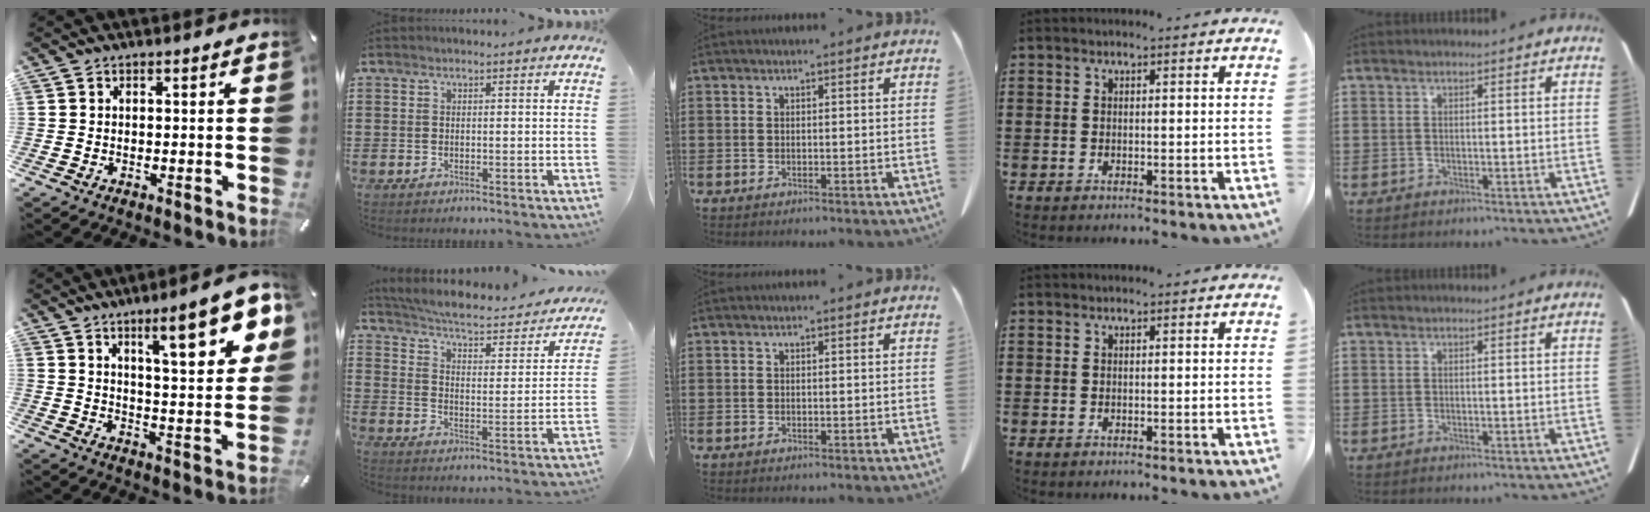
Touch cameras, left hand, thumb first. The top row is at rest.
{"thumb": {"total": 15.0, "force": [8.5, 4.0, 11.8], "torque": [-0.168, -0.041, 0.130]}, "index": {"total": 4.1, "force": [3.7, 0.2, 1.8], "torque": [-0.058, -0.034, 0.054]}}